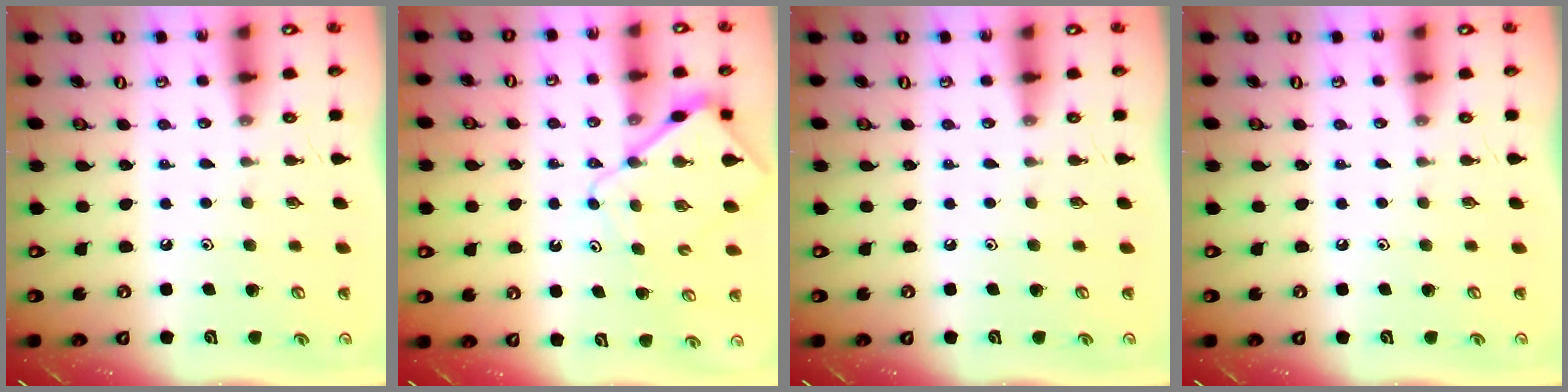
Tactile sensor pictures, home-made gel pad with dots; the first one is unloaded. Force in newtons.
{"total": 8.8, "press": 8.7, "slide": 1.1}
{"total": 0.0}
{"total": 0.0}